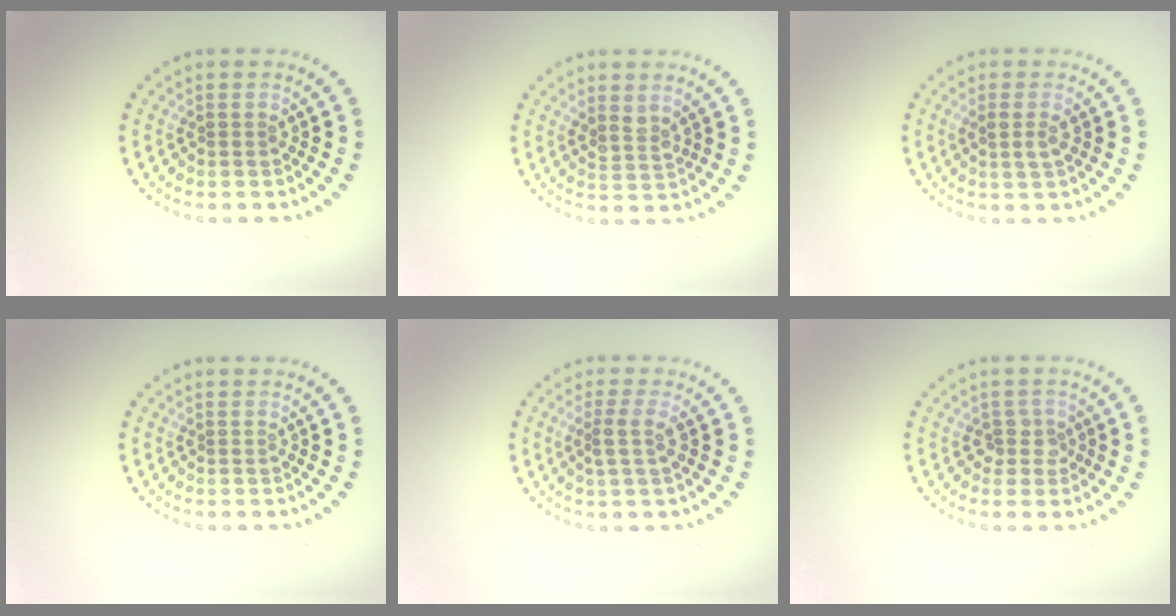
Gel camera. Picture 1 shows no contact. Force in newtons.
{"total": 1.5, "press": 1.2, "slide": 0.9}
{"total": 1.5, "press": 1.3, "slide": 0.6}
{"total": 0.0}
{"total": 2.0, "press": 1.6, "slide": 1.2}
{"total": 1.7, "press": 1.3, "slide": 1.1}